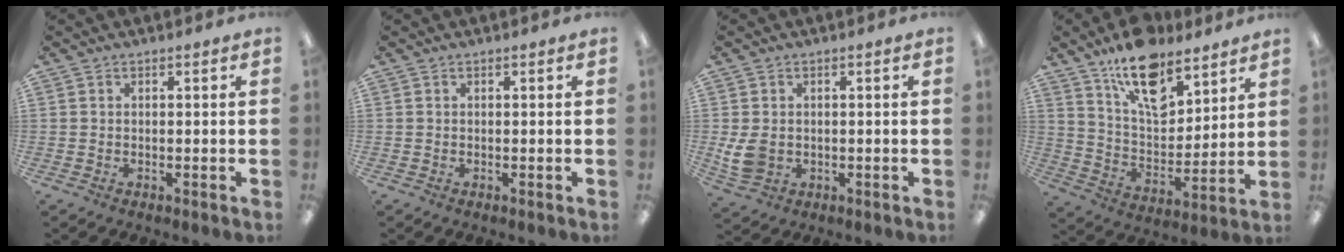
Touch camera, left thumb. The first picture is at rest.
{"total": 0.0}
{"total": 6.0, "force": [0.4, 4.8, 3.6], "torque": [-0.077, 0.003, 0.010]}
{"total": 16.4, "force": [11.7, 7.7, 8.6], "torque": [-0.137, -0.066, 0.206]}